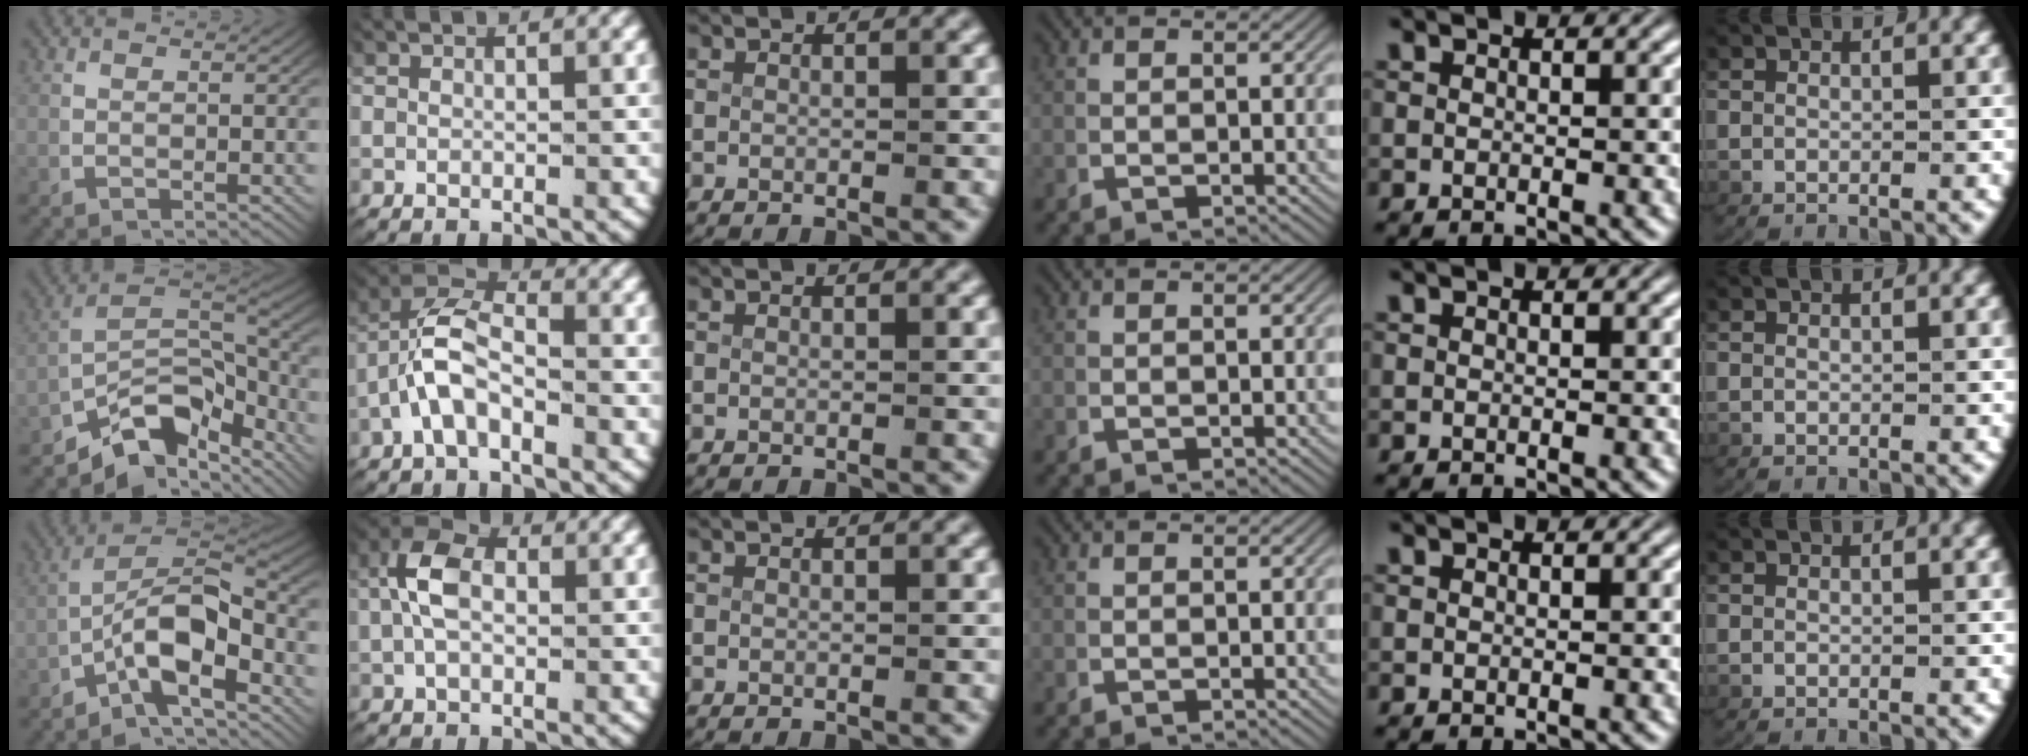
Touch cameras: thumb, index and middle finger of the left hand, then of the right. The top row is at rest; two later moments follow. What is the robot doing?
{"motion": "lift_and_place", "object": "key"}